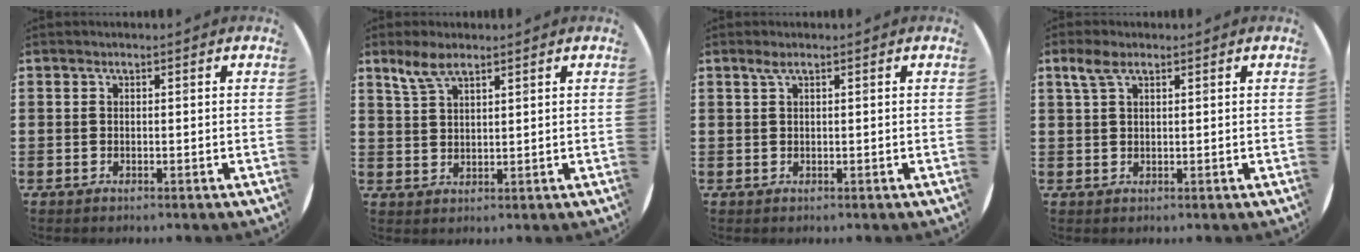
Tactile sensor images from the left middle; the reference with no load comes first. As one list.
[{"total": 3.9, "force": [2.9, 1.3, 2.2], "torque": [-0.048, 0.004, 0.054]}, {"total": 1.0, "force": [0.5, 0.0, 0.8], "torque": [-0.015, 0.003, 0.008]}, {"total": 2.5, "force": [1.7, 0.9, 1.6], "torque": [-0.036, 0.006, 0.030]}]